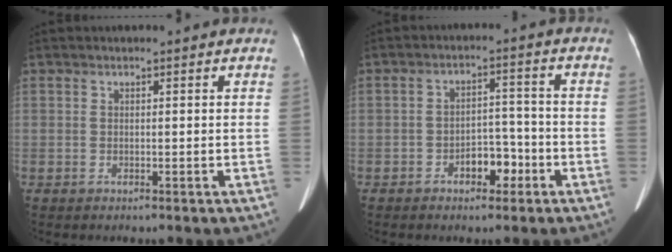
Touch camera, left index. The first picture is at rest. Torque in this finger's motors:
{"motor_torque": [0.06, 0.07, 0.09, 0.01]}